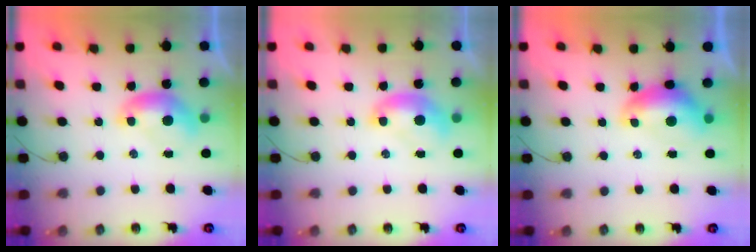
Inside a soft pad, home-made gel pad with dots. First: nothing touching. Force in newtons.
{"total": 1.2, "press": 1.2, "slide": 0.0}
{"total": 1.2, "press": 1.1, "slide": 0.4}